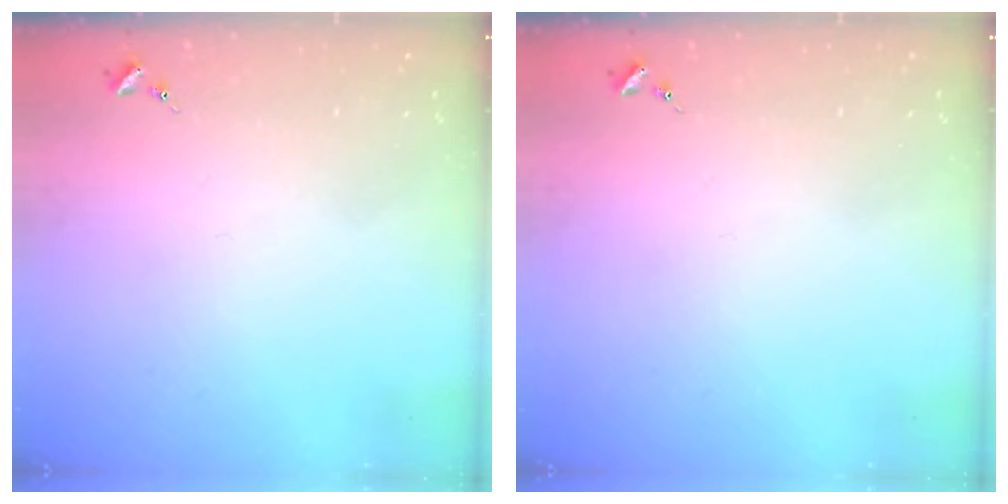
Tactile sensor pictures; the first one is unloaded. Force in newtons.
{"total": 0.0}